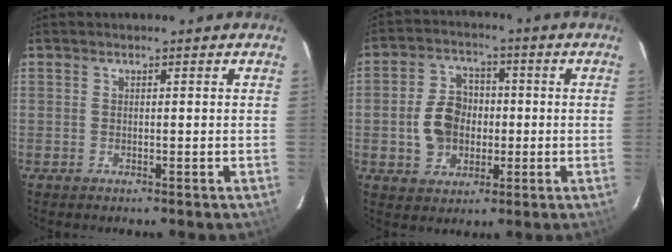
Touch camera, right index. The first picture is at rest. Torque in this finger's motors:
{"motor_torque": [0.22, -0.09, 0.45, 0.05]}